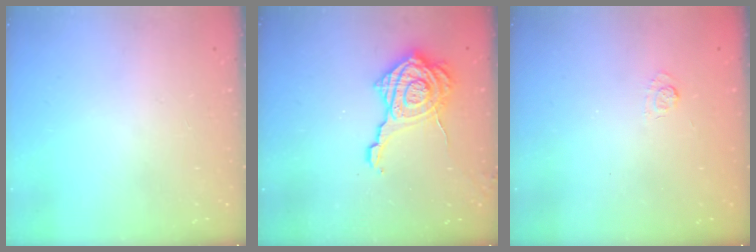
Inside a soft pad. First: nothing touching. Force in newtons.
{"total": 16.0, "press": 16.0, "slide": 1.2}
{"total": 2.2, "press": 1.6, "slide": 1.4}